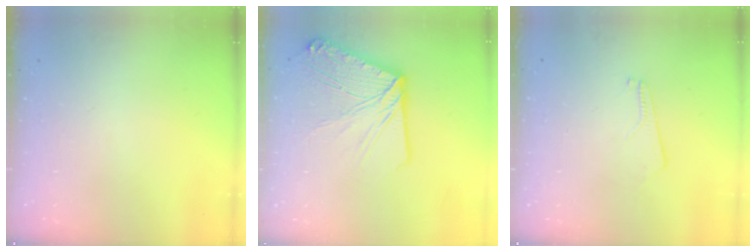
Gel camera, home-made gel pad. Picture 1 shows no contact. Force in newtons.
{"total": 14.5, "press": 14.5, "slide": 1.3}
{"total": 2.6, "press": 2.6, "slide": 0.3}